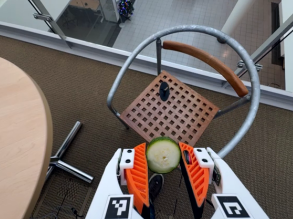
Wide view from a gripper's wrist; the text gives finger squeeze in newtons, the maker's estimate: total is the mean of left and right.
{"total": 9.7, "left": 10.1, "right": 9.3}